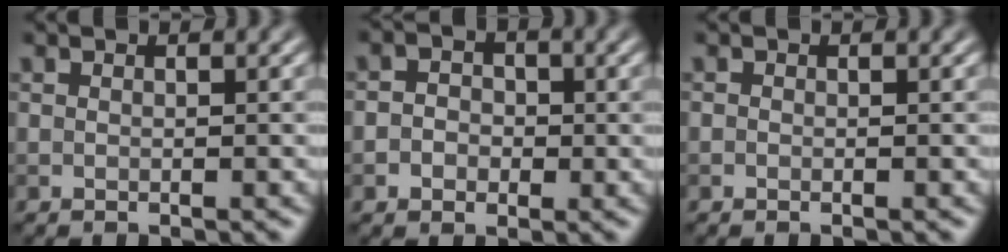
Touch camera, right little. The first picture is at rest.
{"total": 2.4, "force": [-0.3, 2.1, 1.2], "torque": [-0.003, 0.005, -0.021]}
{"total": 0.0}